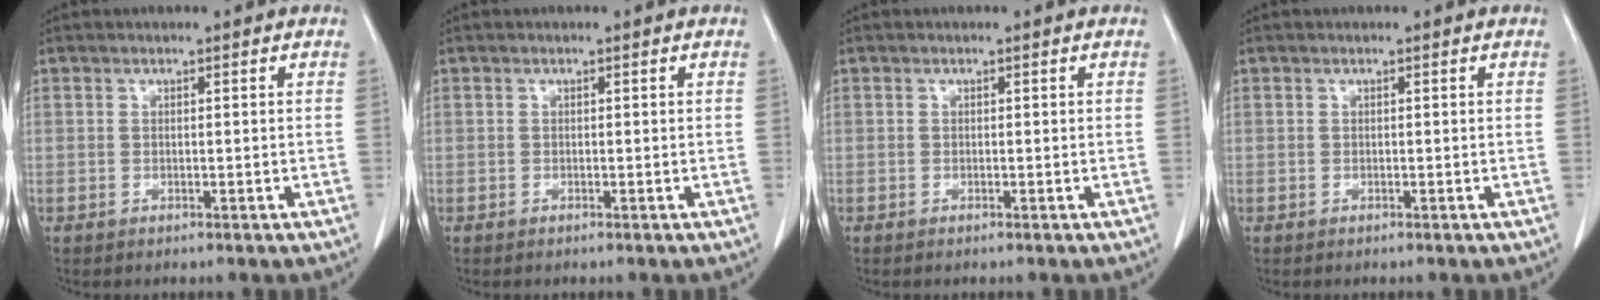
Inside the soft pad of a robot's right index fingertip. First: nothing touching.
{"total": 0.0}
{"total": 0.0}
{"total": 0.0}